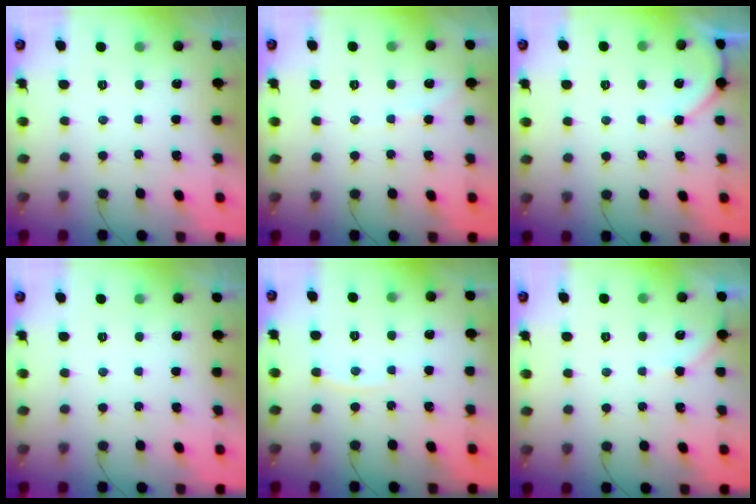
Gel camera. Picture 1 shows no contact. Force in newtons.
{"total": 2.4, "press": 2.4, "slide": 0.4}
{"total": 4.0, "press": 3.9, "slide": 0.7}
{"total": 0.0}
{"total": 3.9, "press": 3.8, "slide": 0.6}
{"total": 2.7, "press": 2.6, "slide": 0.5}